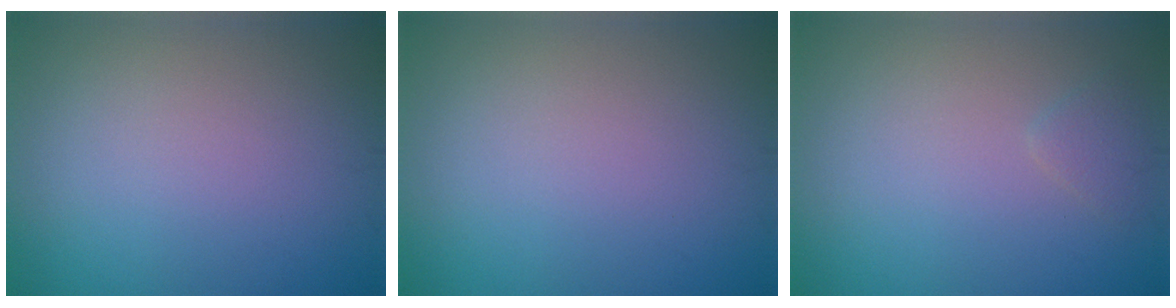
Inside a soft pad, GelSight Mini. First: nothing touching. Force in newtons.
{"total": 0.0}
{"total": 0.9, "press": 0.9, "slide": 0.1}